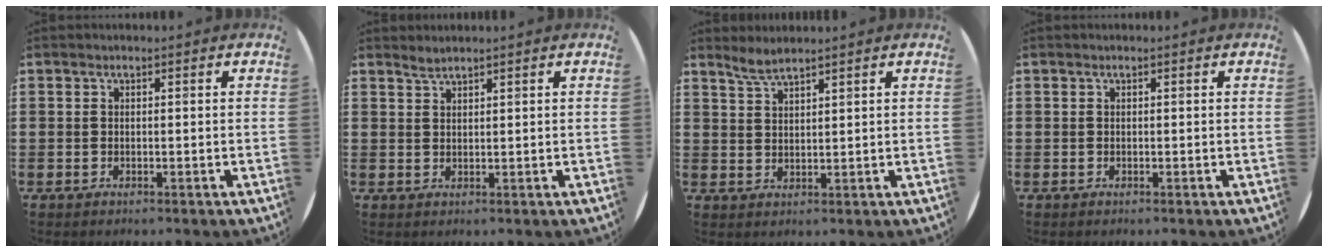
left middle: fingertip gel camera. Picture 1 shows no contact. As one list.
[{"total": 1.3, "force": [1.3, -0.1, 0.0], "torque": [-0.002, 0.000, 0.024]}, {"total": 2.6, "force": [2.5, 0.1, 0.8], "torque": [-0.019, 0.000, 0.047]}, {"total": 0.0}]